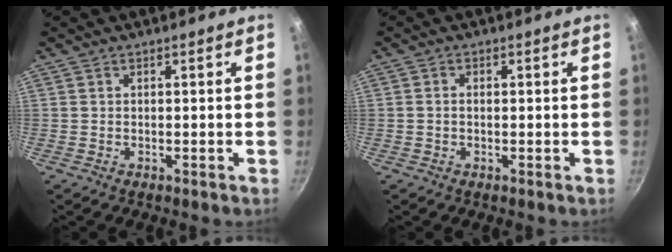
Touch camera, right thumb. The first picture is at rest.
{"total": 1.2, "force": [-0.1, 0.8, 0.8], "torque": [-0.015, 0.004, -0.003]}